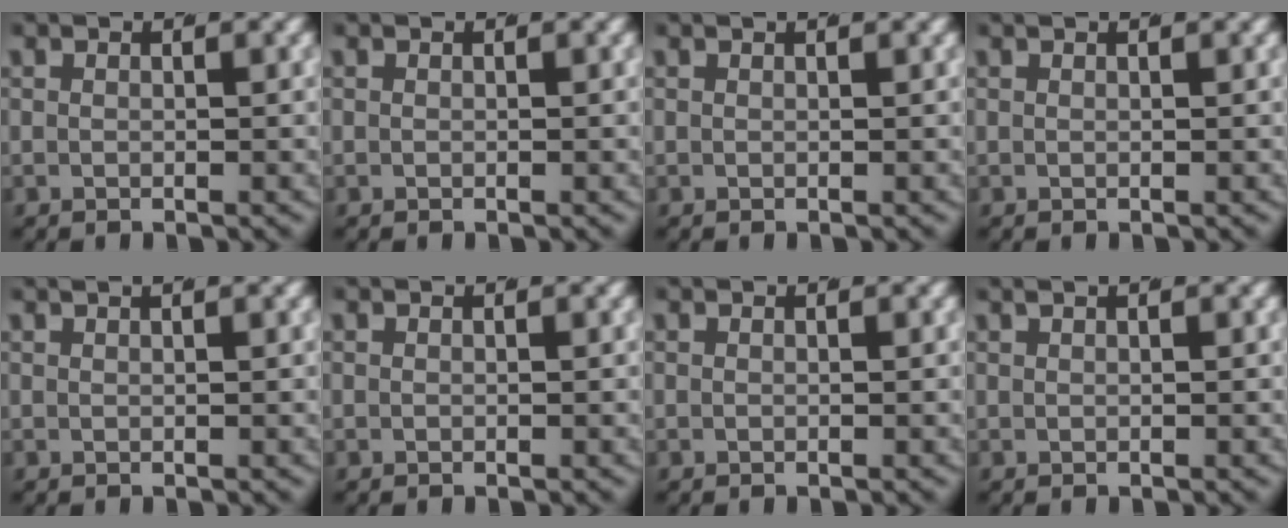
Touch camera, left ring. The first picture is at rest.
{"total": 0.0}
{"total": 0.6, "force": [0.4, -0.2, 0.2], "torque": [0.003, 0.005, 0.006]}
{"total": 0.5, "force": [0.3, -0.4, 0.0], "torque": [0.003, 0.001, 0.006]}
{"total": 1.3, "force": [1.0, -0.4, 0.8], "torque": [0.001, 0.009, 0.015]}
{"total": 0.0}
{"total": 0.0}
{"total": 1.0, "force": [0.8, -0.1, 0.6], "torque": [-0.003, 0.006, 0.014]}